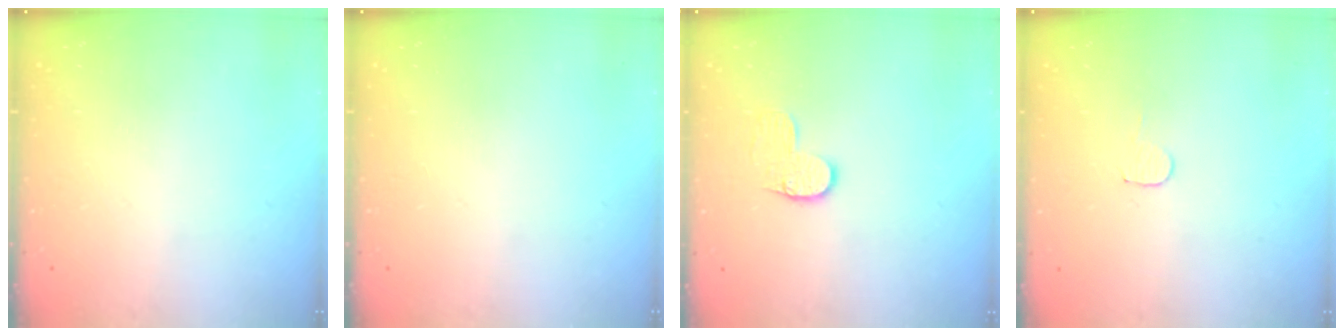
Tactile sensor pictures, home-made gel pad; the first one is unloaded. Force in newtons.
{"total": 0.0}
{"total": 6.3, "press": 6.3, "slide": 0.3}
{"total": 3.7, "press": 3.7, "slide": 0.3}